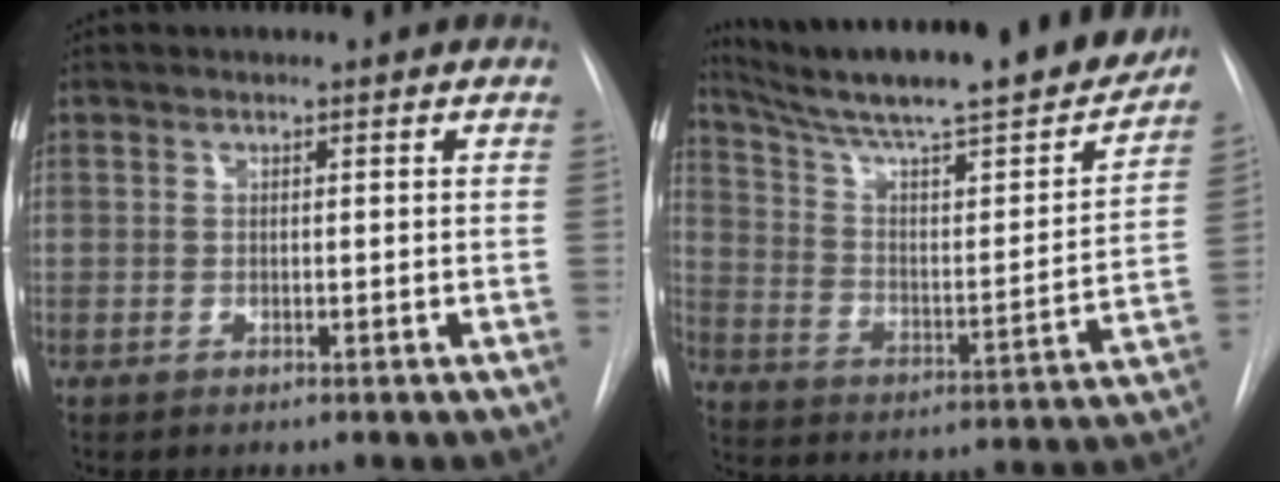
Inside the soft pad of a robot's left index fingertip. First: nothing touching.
{"total": 26.7, "force": [23.2, 2.5, 12.9], "torque": [-0.212, -0.047, 0.330]}